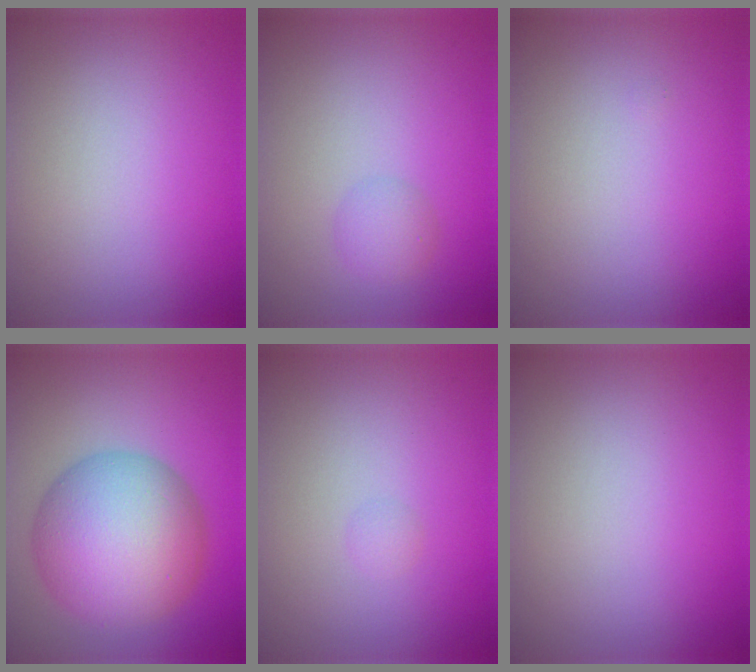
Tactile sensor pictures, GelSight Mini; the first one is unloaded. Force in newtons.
{"total": 1.6, "press": 1.6, "slide": 0.1}
{"total": 0.0}
{"total": 11.5, "press": 11.5, "slide": 0.2}
{"total": 0.6, "press": 0.6, "slide": 0.1}
{"total": 0.0}